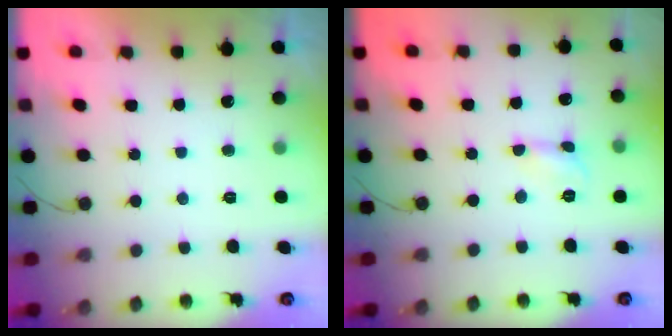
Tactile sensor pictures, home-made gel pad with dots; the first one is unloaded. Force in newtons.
{"total": 2.7, "press": 2.7, "slide": 0.2}